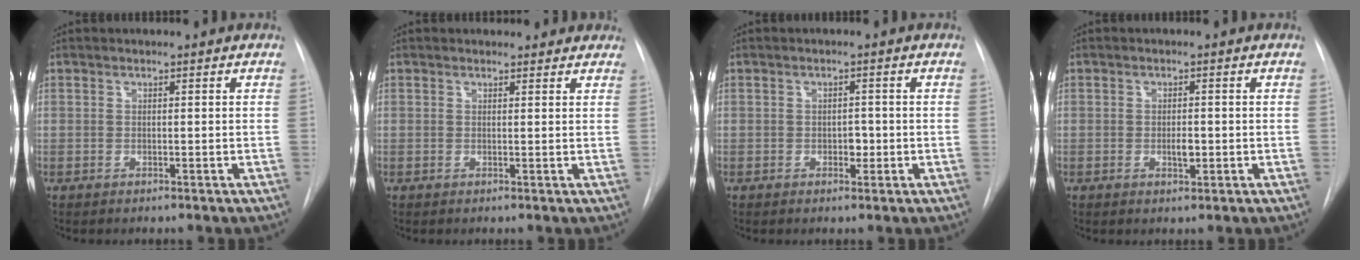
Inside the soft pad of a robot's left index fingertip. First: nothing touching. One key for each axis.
{"total": 3.9, "fx": 3.5, "fy": 1.7, "fz": 0.4, "tx": 0.008, "ty": -0.001, "tz": 0.024}
{"total": 1.9, "fx": -1.2, "fy": 1.0, "fz": 1.0, "tx": -0.012, "ty": -0.003, "tz": -0.015}
{"total": 2.0, "fx": -1.1, "fy": 0.7, "fz": 1.6, "tx": -0.027, "ty": -0.007, "tz": -0.014}